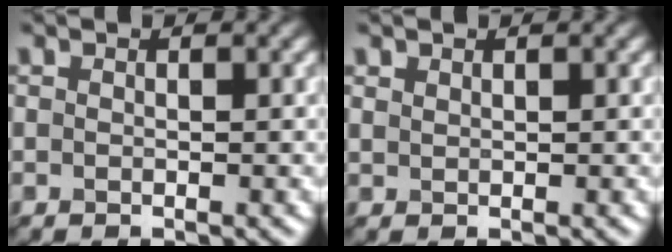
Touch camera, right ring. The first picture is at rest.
{"total": 1.0, "force": [0.5, -0.4, -0.8], "torque": [0.008, 0.005, 0.021]}